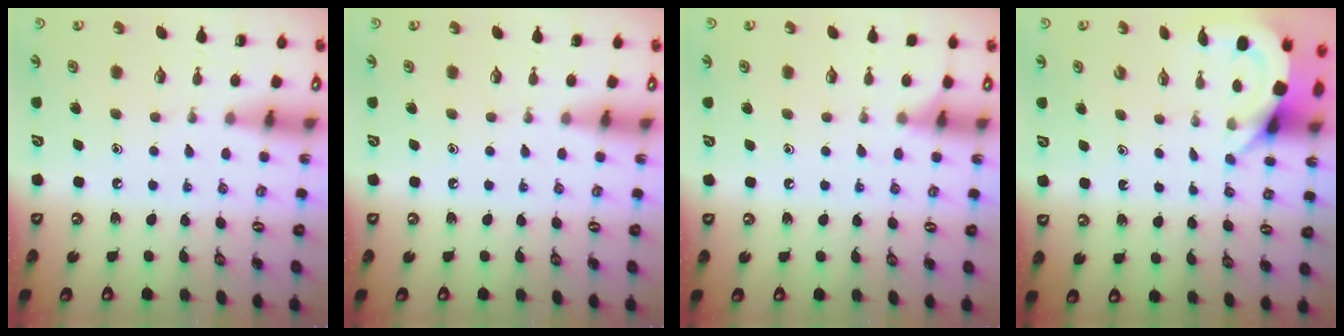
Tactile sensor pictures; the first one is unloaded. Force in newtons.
{"total": 0.0}
{"total": 6.1, "press": 6.0, "slide": 0.9}
{"total": 3.8, "press": 3.8, "slide": 0.2}